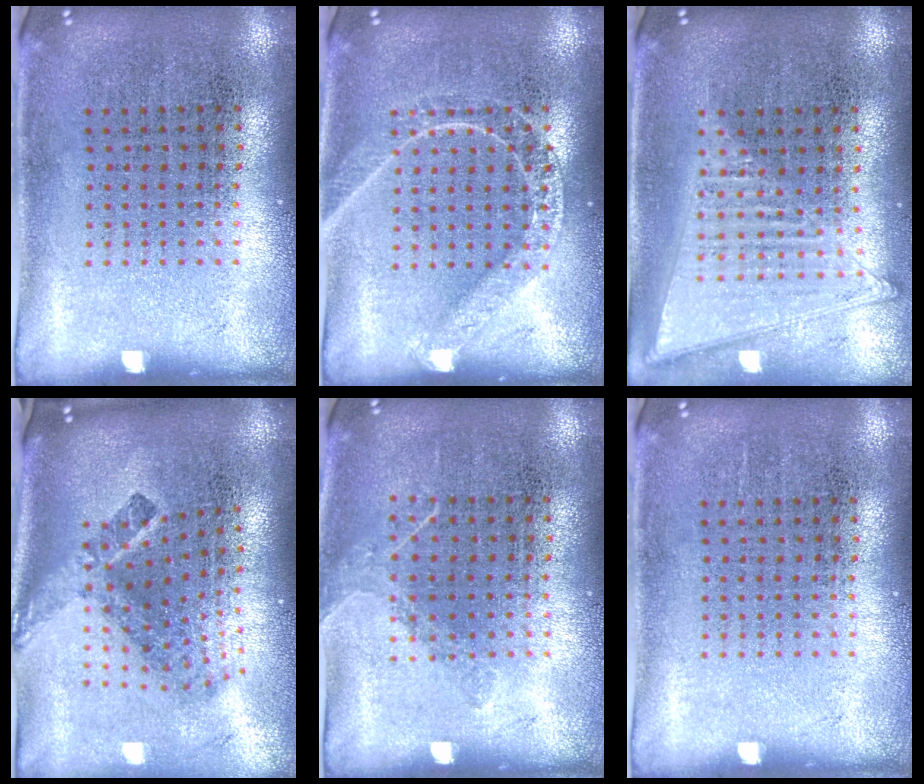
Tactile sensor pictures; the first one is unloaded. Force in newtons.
{"total": 2.2, "press": 2.1, "slide": 0.3}
{"total": 1.4, "press": 1.3, "slide": 0.3}
{"total": 2.7, "press": 1.7, "slide": 2.1}
{"total": 1.0, "press": 0.9, "slide": 0.5}
{"total": 0.0}